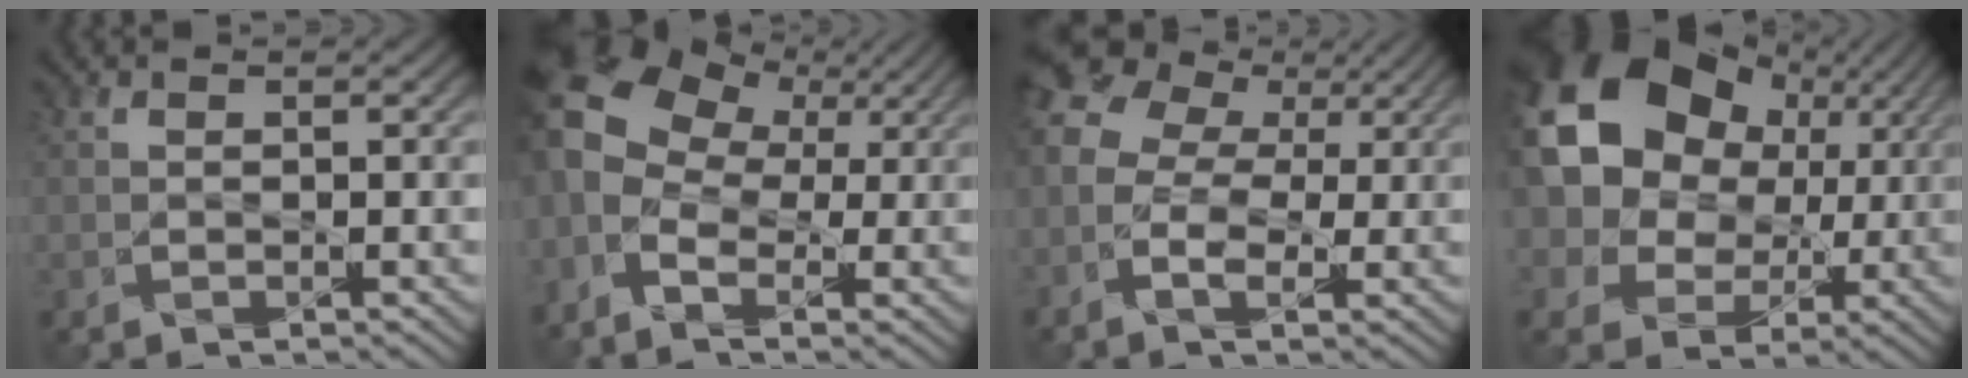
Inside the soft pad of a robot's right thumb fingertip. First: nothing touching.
{"total": 12.9, "force": [1.4, 9.6, 8.5], "torque": [-0.236, -0.009, 0.043]}
{"total": 10.1, "force": [1.1, 7.3, 7.0], "torque": [-0.169, 0.012, 0.015]}
{"total": 21.0, "force": [6.9, 16.4, 11.1], "torque": [-0.272, 0.061, 0.121]}